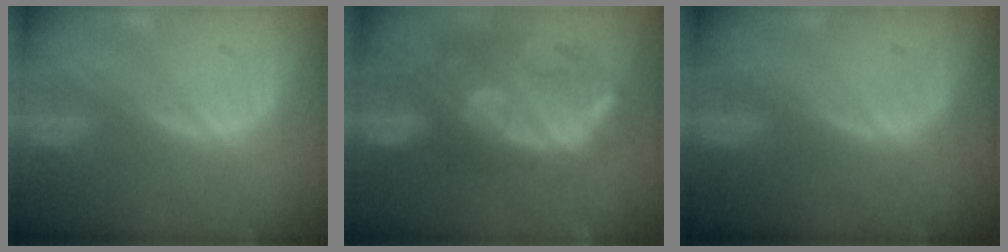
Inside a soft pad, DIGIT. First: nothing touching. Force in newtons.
{"total": 11.1, "press": 10.3, "slide": 4.1}
{"total": 0.0}